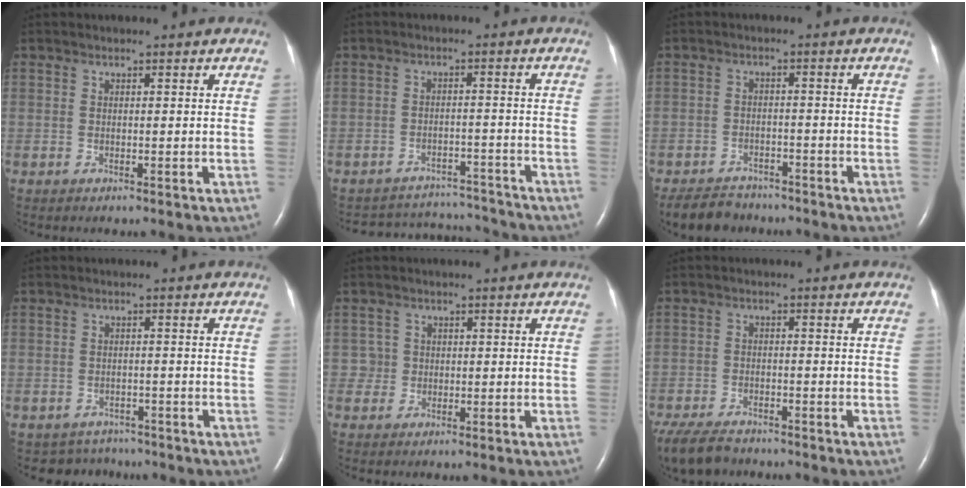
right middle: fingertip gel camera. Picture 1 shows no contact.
{"total": 10.2, "force": [-10.1, 1.6, -0.2], "torque": [-0.001, 0.017, -0.137]}
{"total": 6.4, "force": [-5.6, 2.7, 1.3], "torque": [-0.025, -0.007, -0.091]}
{"total": 4.1, "force": [-3.5, 2.0, -0.6], "torque": [0.006, 0.010, -0.051]}
{"total": 1.7, "force": [0.0, 1.7, -0.3], "torque": [0.016, 0.008, -0.005]}
{"total": 9.1, "force": [-7.6, 3.3, 3.7], "torque": [-0.073, -0.017, -0.126]}